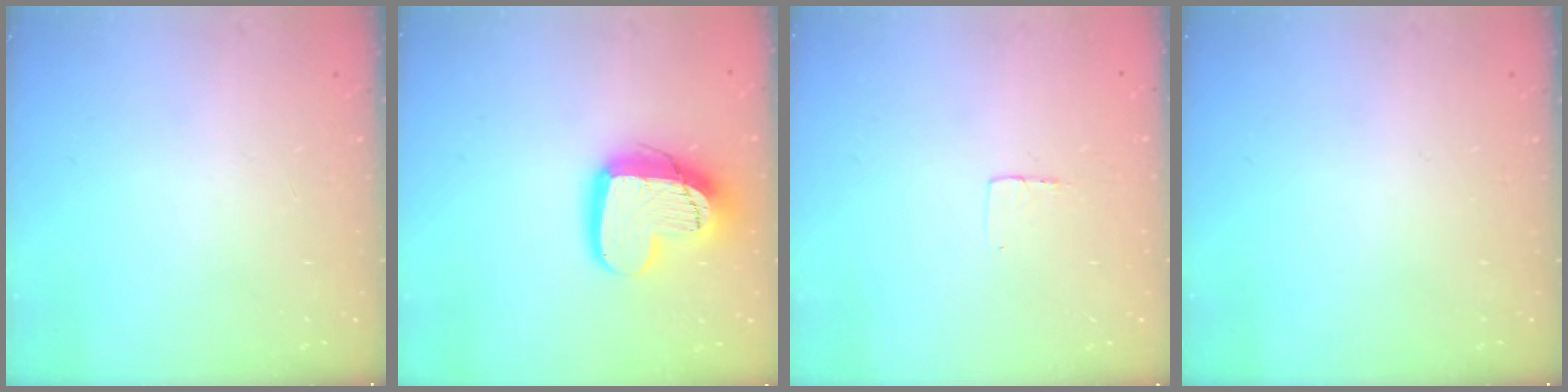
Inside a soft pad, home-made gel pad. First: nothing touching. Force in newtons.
{"total": 16.2, "press": 16.1, "slide": 1.3}
{"total": 3.0, "press": 3.0, "slide": 0.2}
{"total": 0.0}